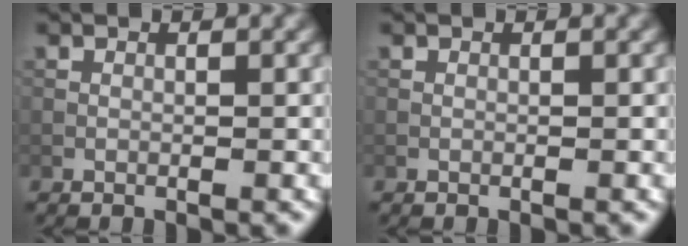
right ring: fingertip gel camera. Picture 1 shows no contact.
{"total": 0.0}